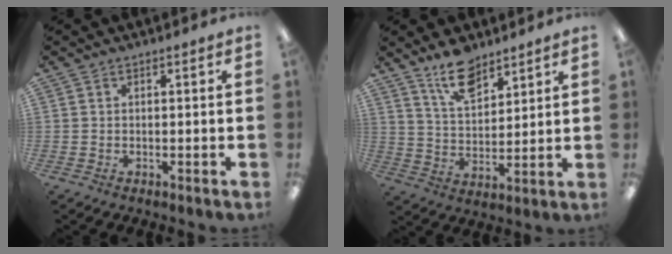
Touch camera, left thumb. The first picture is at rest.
{"total": 10.9, "force": [8.0, 5.0, 5.5], "torque": [-0.097, -0.036, 0.146]}